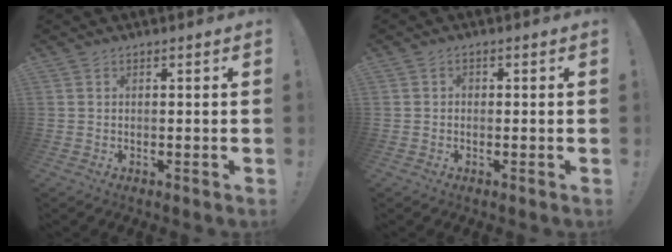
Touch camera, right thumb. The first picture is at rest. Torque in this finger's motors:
{"motor_torque": [0.10, 0.04, 0.15, -0.03, -0.03]}